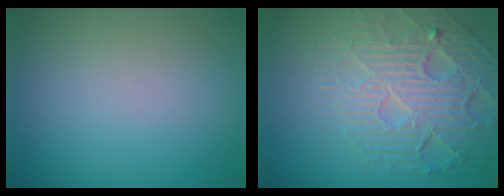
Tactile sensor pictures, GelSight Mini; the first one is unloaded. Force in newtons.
{"total": 7.5, "press": 5.4, "slide": 5.3}